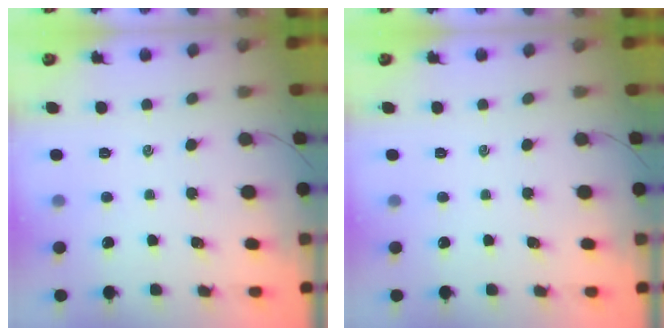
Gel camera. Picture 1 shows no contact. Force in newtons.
{"total": 0.0}